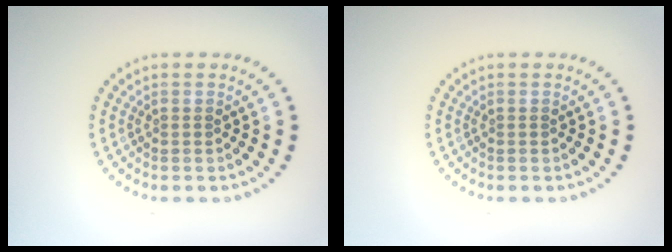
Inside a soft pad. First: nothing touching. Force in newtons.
{"total": 0.0}